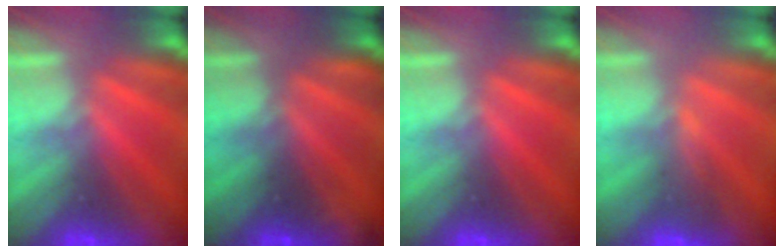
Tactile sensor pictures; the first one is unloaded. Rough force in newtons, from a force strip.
{"total": 1.1}
{"total": 0.0}
{"total": 4.6}